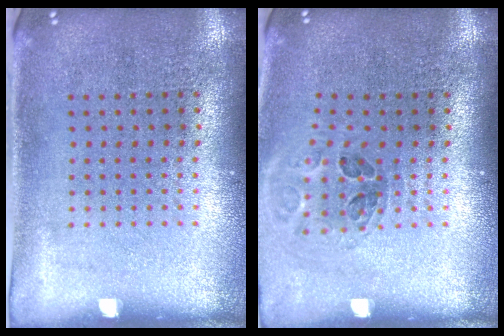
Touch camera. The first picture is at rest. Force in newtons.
{"total": 1.0, "press": 0.9, "slide": 0.1}